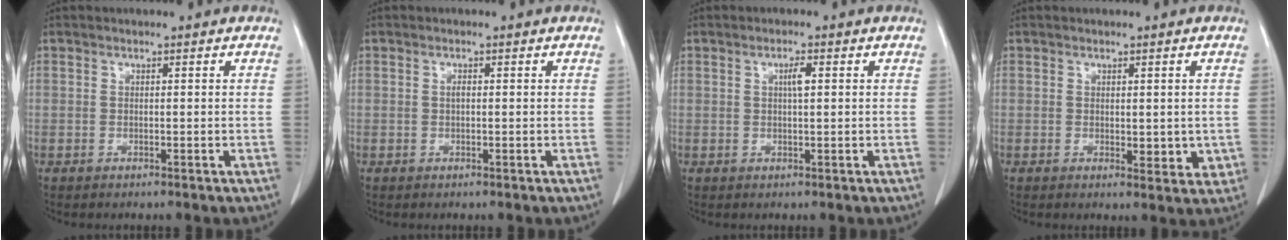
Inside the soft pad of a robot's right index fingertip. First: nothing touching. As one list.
[{"total": 0.7, "force": [0.1, 0.2, 0.6], "torque": [-0.013, 0.001, 0.002]}, {"total": 1.9, "force": [0.5, 0.3, 1.8], "torque": [-0.033, 0.003, 0.009]}, {"total": 3.6, "force": [-0.2, 1.9, 3.0], "torque": [-0.026, -0.007, 0.003]}]